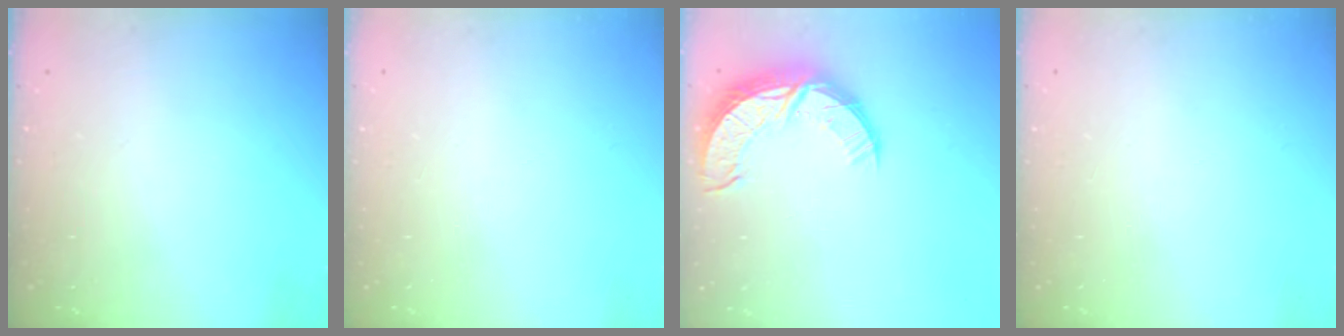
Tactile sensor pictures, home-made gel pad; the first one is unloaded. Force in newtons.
{"total": 0.0}
{"total": 12.8, "press": 12.7, "slide": 0.9}
{"total": 0.0}